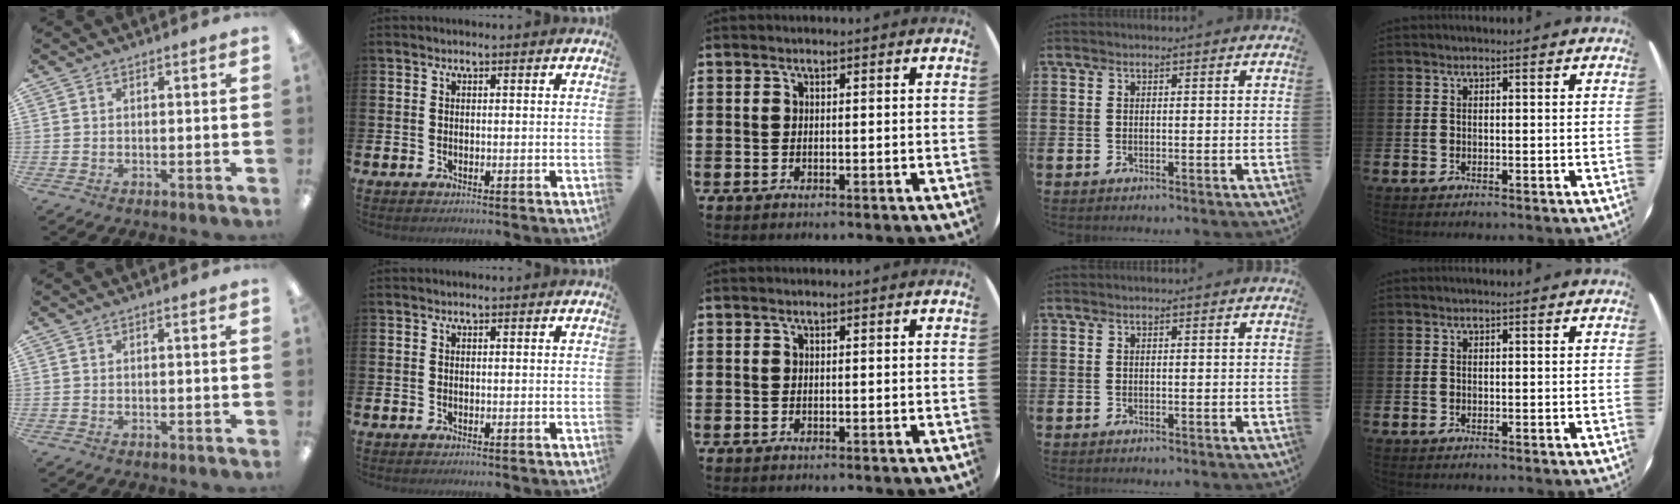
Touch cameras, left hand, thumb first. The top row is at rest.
{}